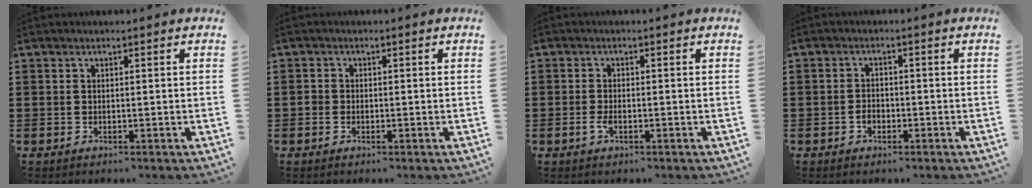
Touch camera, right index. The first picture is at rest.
{"total": 1.1, "force": [-0.4, 0.9, 0.3], "torque": [-0.008, 0.003, -0.010]}
{"total": 1.6, "force": [-0.6, 0.6, 1.3], "torque": [-0.033, -0.004, -0.013]}
{"total": 1.5, "force": [-0.8, 0.9, 0.8], "torque": [-0.018, 0.000, -0.016]}